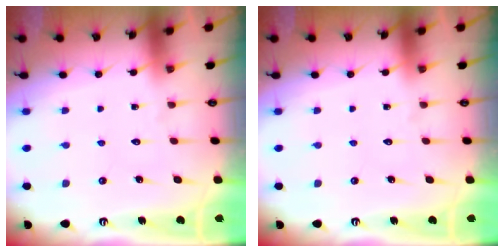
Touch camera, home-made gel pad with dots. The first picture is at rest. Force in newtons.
{"total": 0.0}